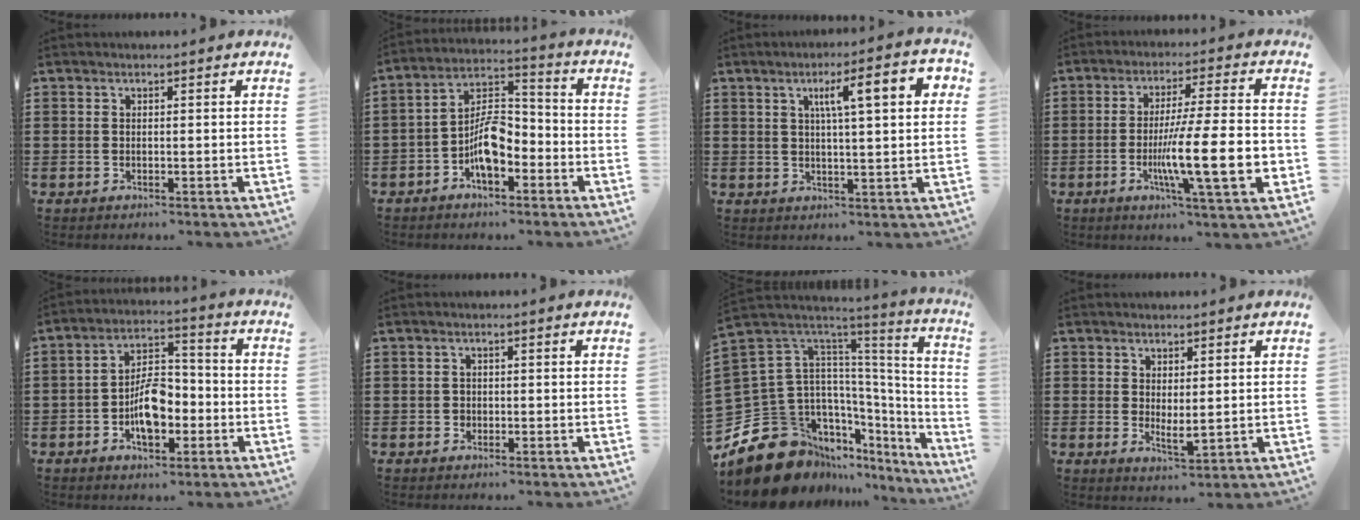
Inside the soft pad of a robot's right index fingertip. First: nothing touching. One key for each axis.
{"total": 7.4, "fx": -3.4, "fy": 3.7, "fz": 5.5, "tx": -0.103, "ty": 0.016, "tz": -0.063}
{"total": 8.0, "fx": 2.7, "fy": 1.7, "fz": 7.3, "tx": -0.133, "ty": 0.002, "tz": 0.037}
{"total": 14.9, "fx": -3.3, "fy": 2.1, "fz": 14.4, "tx": -0.247, "ty": -0.020, "tz": -0.062}
{"total": 7.8, "fx": -2.3, "fy": 4.3, "fz": 6.1, "tx": -0.101, "ty": 0.005, "tz": -0.045}
{"total": 0.9, "fx": -0.2, "fy": 0.8, "fz": 0.2, "tx": -0.007, "ty": 0.002, "tz": -0.006}
{"total": 18.1, "fx": -11.2, "fy": 10.8, "fz": 9.3, "tx": -0.213, "ty": -0.014, "tz": -0.182}
{"total": 2.3, "fx": 0.8, "fy": 1.0, "fz": 1.9, "tx": -0.036, "ty": 0.000, "tz": 0.018}